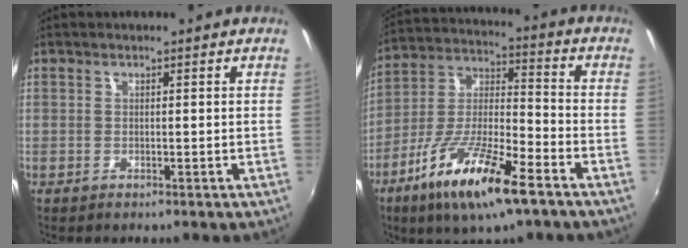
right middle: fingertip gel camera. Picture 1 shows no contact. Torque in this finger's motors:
{"motor_torque": [1.44, -0.70, 0.40, 0.21]}